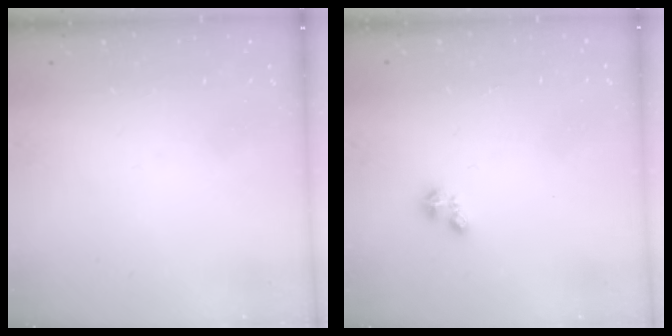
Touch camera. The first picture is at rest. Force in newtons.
{"total": 1.1, "press": 1.1, "slide": 0.3}